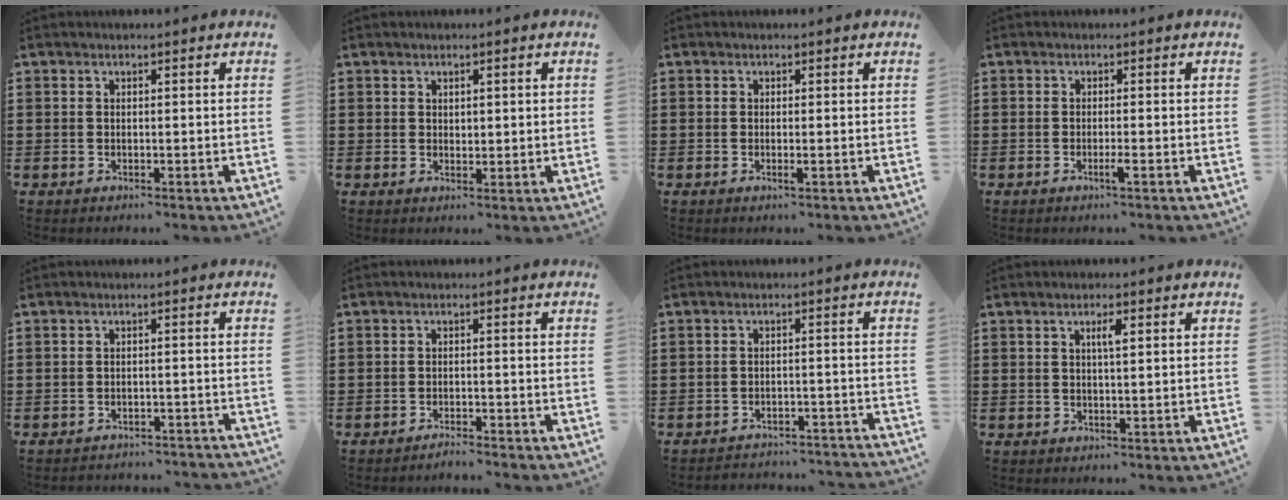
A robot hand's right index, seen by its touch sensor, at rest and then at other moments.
{"total": 1.2, "force": [0.7, 0.7, 0.6], "torque": [-0.003, 0.001, 0.011]}
{"total": 0.8, "force": [-0.3, 0.0, 0.8], "torque": [-0.022, -0.008, -0.006]}
{"total": 1.6, "force": [-0.9, 0.0, 1.4], "torque": [-0.031, -0.006, -0.018]}
{"total": 2.2, "force": [-2.2, 0.1, 0.1], "torque": [-0.008, 0.000, -0.047]}
{"total": 1.9, "force": [-1.9, -0.1, 0.3], "torque": [-0.007, 0.002, -0.037]}
{"total": 3.0, "force": [-3.0, 0.2, 0.3], "torque": [-0.012, 0.001, -0.063]}
{"total": 2.2, "force": [0.7, 0.5, 2.1], "torque": [-0.041, 0.005, 0.009]}